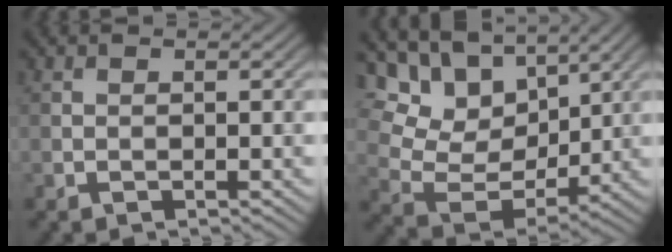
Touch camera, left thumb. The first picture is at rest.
{"total": 14.7, "force": [7.7, 9.0, 8.7], "torque": [-0.210, 0.032, 0.136]}